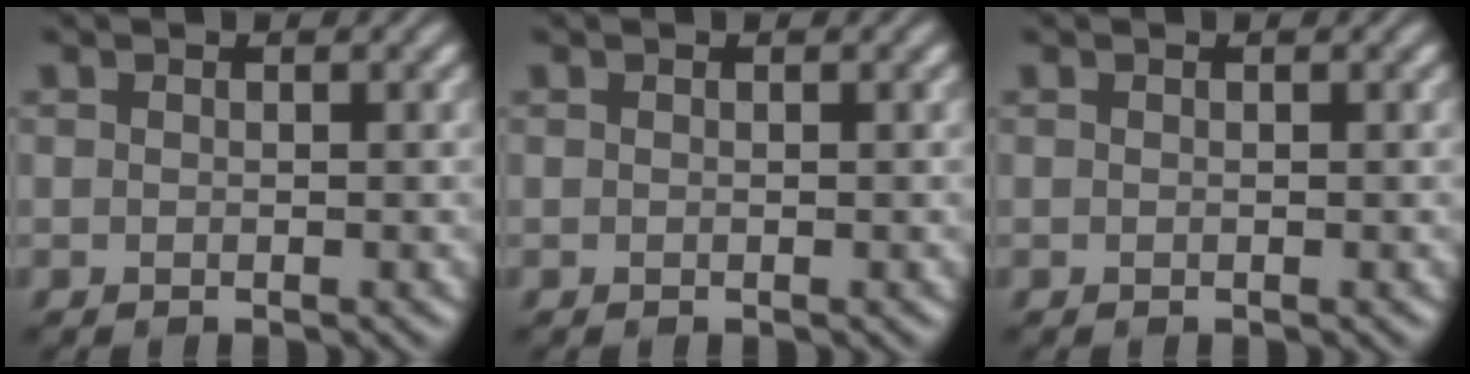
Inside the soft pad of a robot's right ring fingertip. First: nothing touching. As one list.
[{"total": 0.0}, {"total": 0.0}]